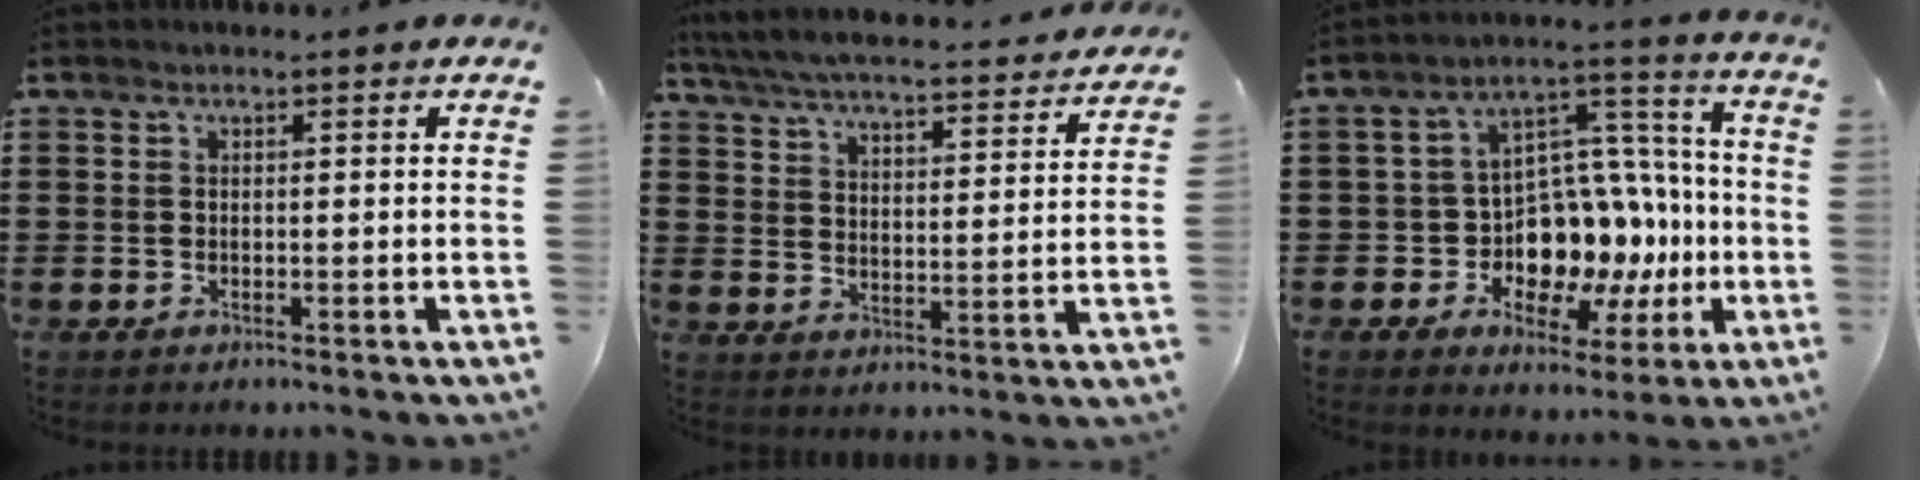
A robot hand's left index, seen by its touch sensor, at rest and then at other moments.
{"total": 5.1, "force": [4.9, -0.2, 1.3], "torque": [-0.051, -0.039, 0.079]}
{"total": 10.7, "force": [-2.1, 9.2, 4.9], "torque": [-0.096, -0.005, -0.022]}